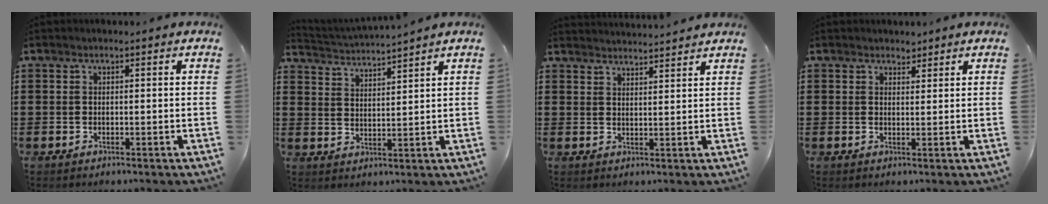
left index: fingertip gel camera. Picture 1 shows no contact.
{"total": 3.0, "force": [2.9, -0.8, -0.1], "torque": [-0.011, -0.019, 0.048]}
{"total": 2.7, "force": [2.6, -0.4, -0.2], "torque": [-0.005, -0.011, 0.050]}
{"total": 1.7, "force": [1.6, 0.8, 0.1], "torque": [0.003, 0.003, 0.028]}